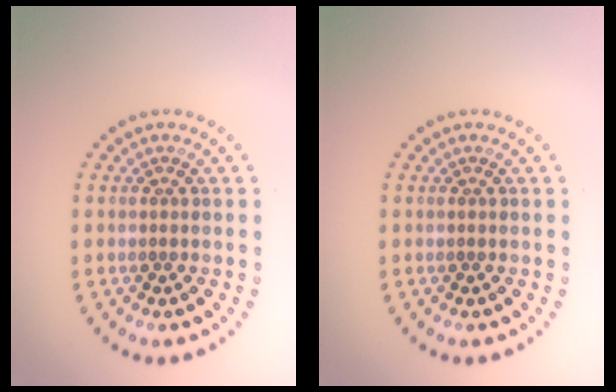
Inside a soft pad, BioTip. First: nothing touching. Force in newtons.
{"total": 0.0}